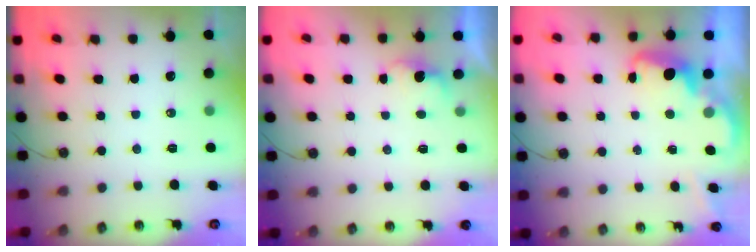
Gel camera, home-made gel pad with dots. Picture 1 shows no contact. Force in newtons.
{"total": 1.8, "press": 1.6, "slide": 0.8}
{"total": 2.7, "press": 2.6, "slide": 0.7}